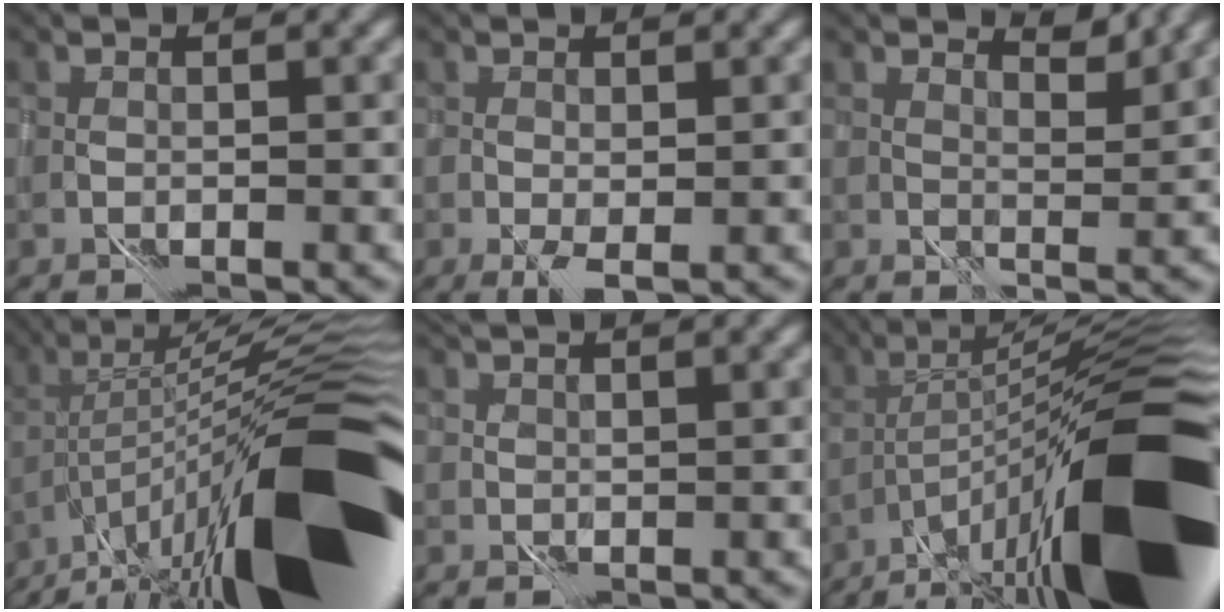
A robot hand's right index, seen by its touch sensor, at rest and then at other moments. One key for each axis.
{"total": 1.5, "fx": 0.3, "fy": 0.3, "fz": 1.4, "tx": -0.028, "ty": 0.001, "tz": 0.007}
{"total": 3.2, "fx": 3.2, "fy": 0.1, "fz": 0.5, "tx": -0.006, "ty": -0.002, "tz": 0.055}
{"total": 17.9, "fx": -6.5, "fy": 4.4, "fz": 16.1, "tx": -0.223, "ty": 0.030, "tz": -0.111}
{"total": 1.1, "fx": 1.0, "fy": 0.3, "fz": 0.5, "tx": -0.008, "ty": 0.005, "tz": 0.021}
{"total": 18.3, "fx": -7.1, "fy": 4.1, "fz": 16.3, "tx": -0.229, "ty": 0.028, "tz": -0.115}